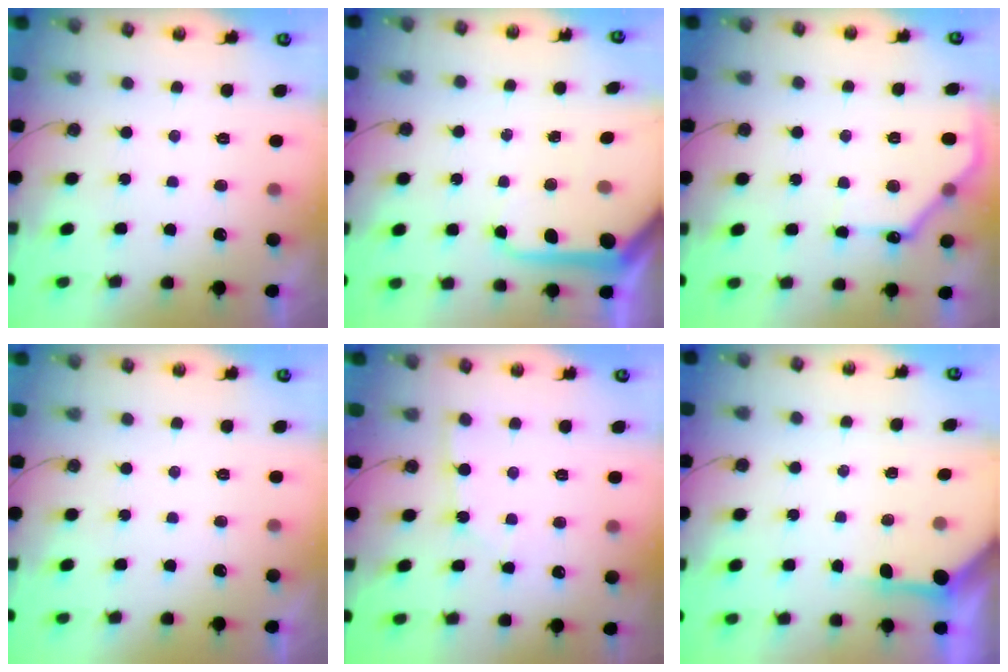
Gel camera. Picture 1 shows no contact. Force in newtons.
{"total": 9.0, "press": 9.0, "slide": 0.6}
{"total": 12.6, "press": 12.6, "slide": 0.7}
{"total": 0.0}
{"total": 1.3, "press": 1.3, "slide": 0.2}
{"total": 3.7, "press": 3.7, "slide": 0.2}